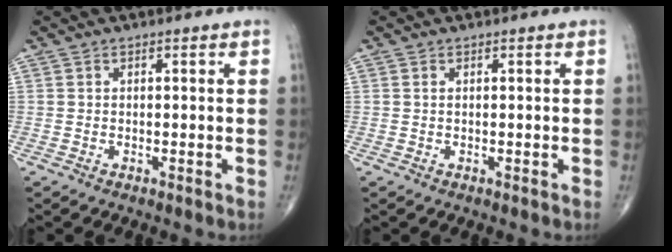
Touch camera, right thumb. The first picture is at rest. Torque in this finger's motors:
{"motor_torque": [-0.24, 0.06, -0.03, 0.23, 0.02]}